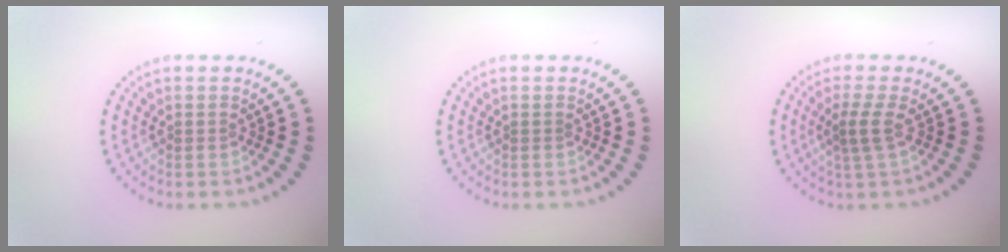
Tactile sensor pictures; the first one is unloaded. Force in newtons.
{"total": 0.0}
{"total": 1.6, "press": 1.2, "slide": 1.1}